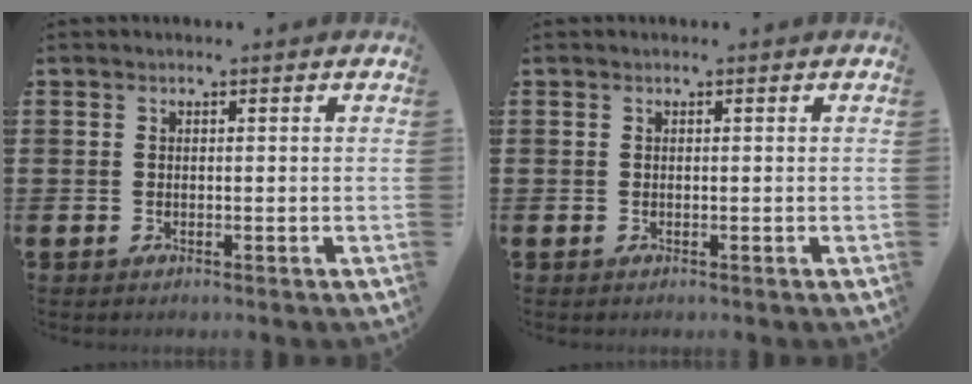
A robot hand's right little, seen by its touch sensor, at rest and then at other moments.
{"total": 0.0}